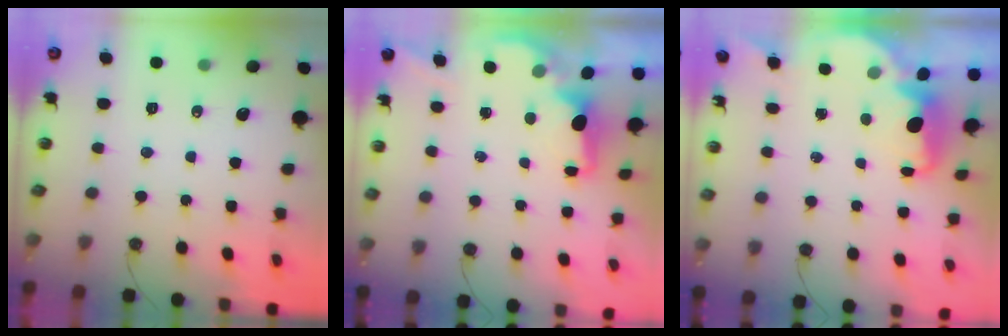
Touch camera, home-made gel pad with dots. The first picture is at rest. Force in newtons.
{"total": 1.6, "press": 1.4, "slide": 0.7}
{"total": 2.3, "press": 2.2, "slide": 0.6}